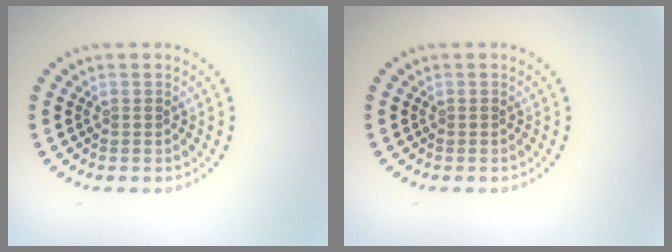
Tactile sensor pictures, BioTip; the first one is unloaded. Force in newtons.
{"total": 0.0}